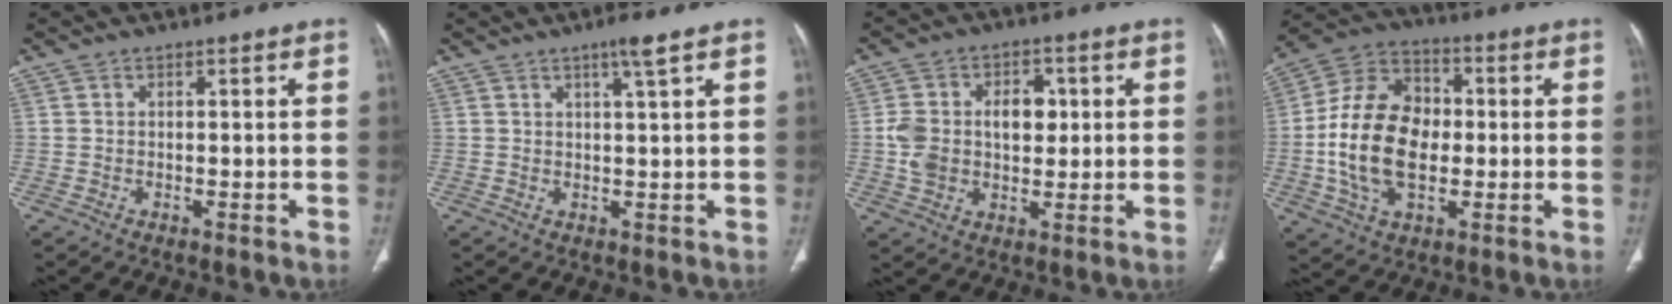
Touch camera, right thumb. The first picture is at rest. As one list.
[{"total": 3.1, "force": [1.8, -0.3, 2.5], "torque": [-0.044, -0.011, 0.033]}, {"total": 11.1, "force": [1.0, 7.9, 7.8], "torque": [-0.113, 0.016, 0.025]}, {"total": 17.8, "force": [-1.4, 11.8, 13.2], "torque": [-0.236, 0.023, -0.023]}]